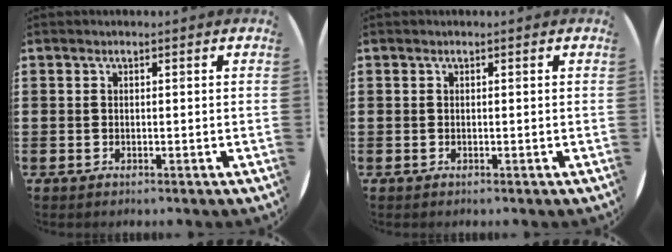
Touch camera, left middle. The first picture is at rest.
{"total": 0.0}